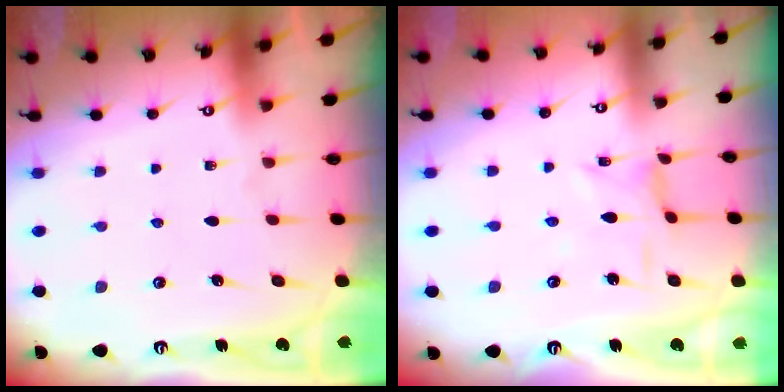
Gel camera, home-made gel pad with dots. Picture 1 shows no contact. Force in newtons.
{"total": 1.7, "press": 1.6, "slide": 0.3}